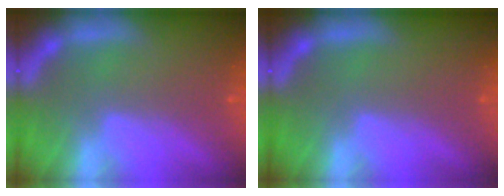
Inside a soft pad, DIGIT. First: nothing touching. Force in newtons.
{"total": 0.0}